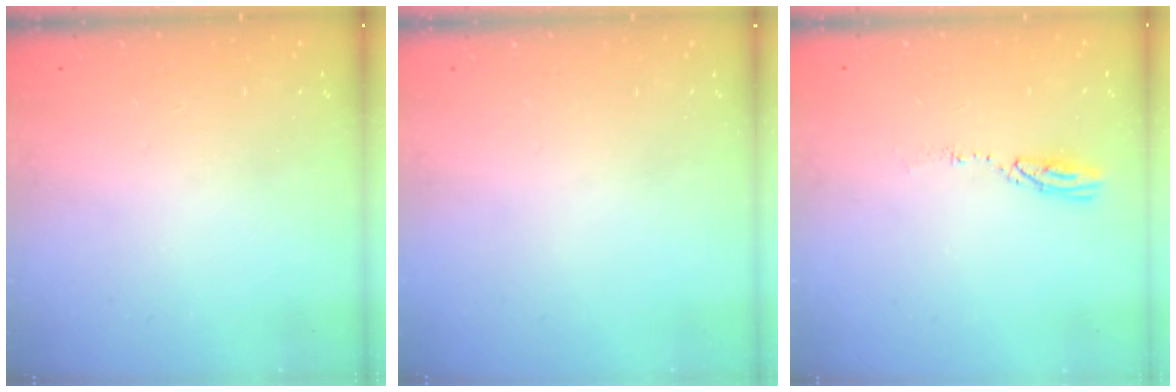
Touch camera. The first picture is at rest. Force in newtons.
{"total": 0.0}
{"total": 3.8, "press": 3.8, "slide": 0.2}